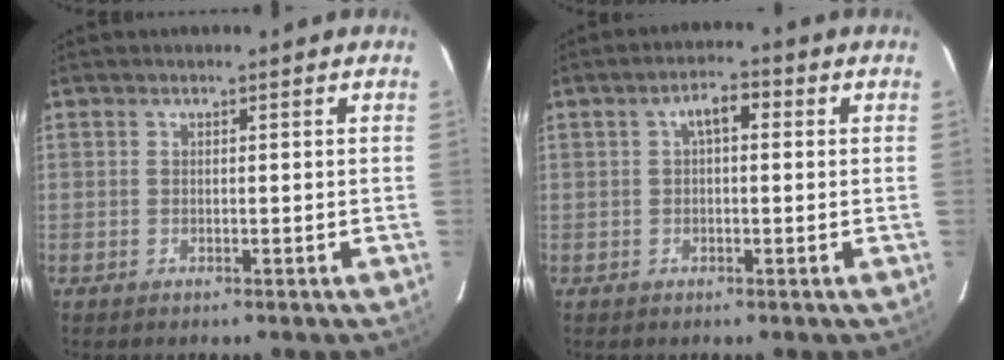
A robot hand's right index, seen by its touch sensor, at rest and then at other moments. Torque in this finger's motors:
{"motor_torque": [0.08, 0.03, 0.18, 0.04]}